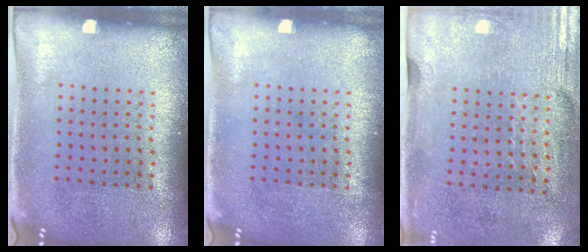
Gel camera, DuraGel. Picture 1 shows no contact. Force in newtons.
{"total": 0.0}
{"total": 2.9, "press": 2.4, "slide": 1.6}